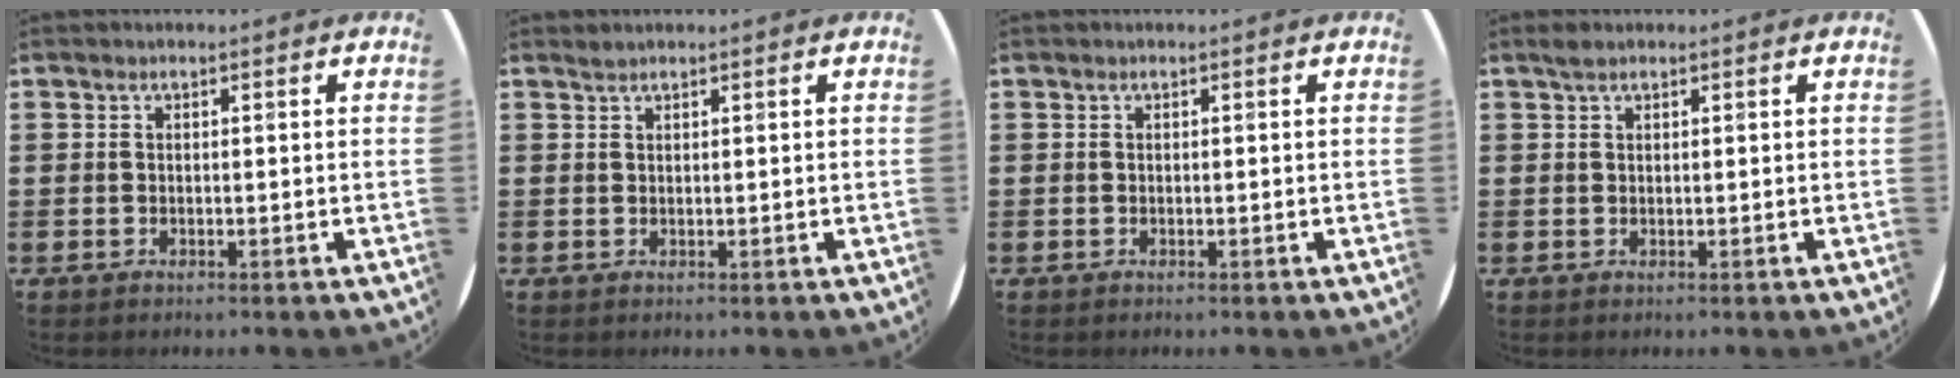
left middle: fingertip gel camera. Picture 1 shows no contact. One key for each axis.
{"total": 0.6, "fx": 0.6, "fy": -0.1, "fz": 0.0, "tx": -0.001, "ty": -0.001, "tz": 0.013}
{"total": 0.0}
{"total": 1.1, "fx": 0.9, "fy": 0.4, "fz": 0.5, "tx": -0.011, "ty": 0.004, "tz": 0.016}